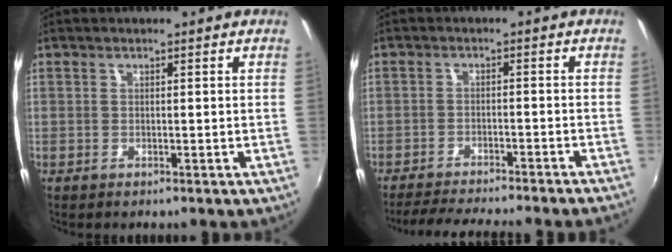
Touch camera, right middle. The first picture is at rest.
{"total": 9.6, "force": [-8.7, -0.6, 3.9], "torque": [-0.093, -0.008, -0.129]}